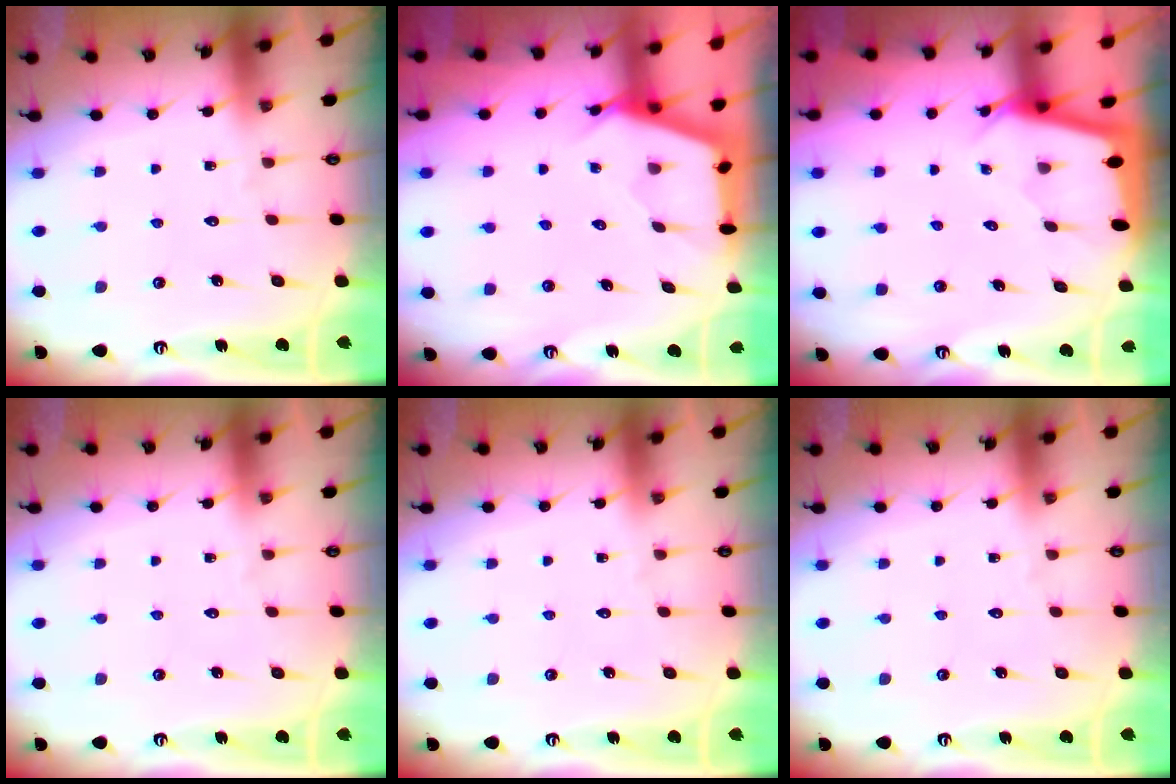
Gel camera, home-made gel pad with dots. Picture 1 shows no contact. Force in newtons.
{"total": 2.8, "press": 2.7, "slide": 0.4}
{"total": 2.2, "press": 2.2, "slide": 0.1}
{"total": 0.0}
{"total": 0.0}
{"total": 0.0}